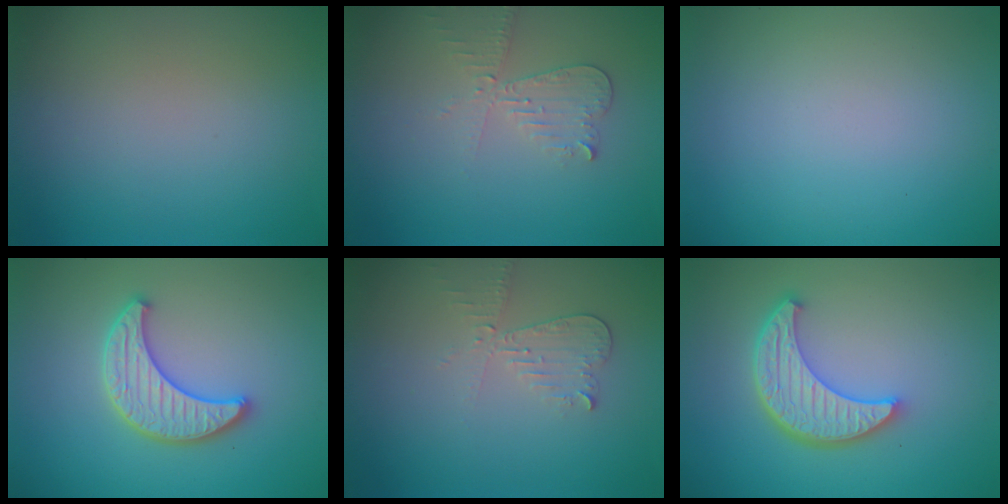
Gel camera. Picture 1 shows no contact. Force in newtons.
{"total": 2.6, "press": 2.5, "slide": 0.6}
{"total": 0.0}
{"total": 3.8, "press": 3.7, "slide": 0.9}
{"total": 2.1, "press": 2.1, "slide": 0.1}
{"total": 5.7, "press": 4.3, "slide": 3.7}